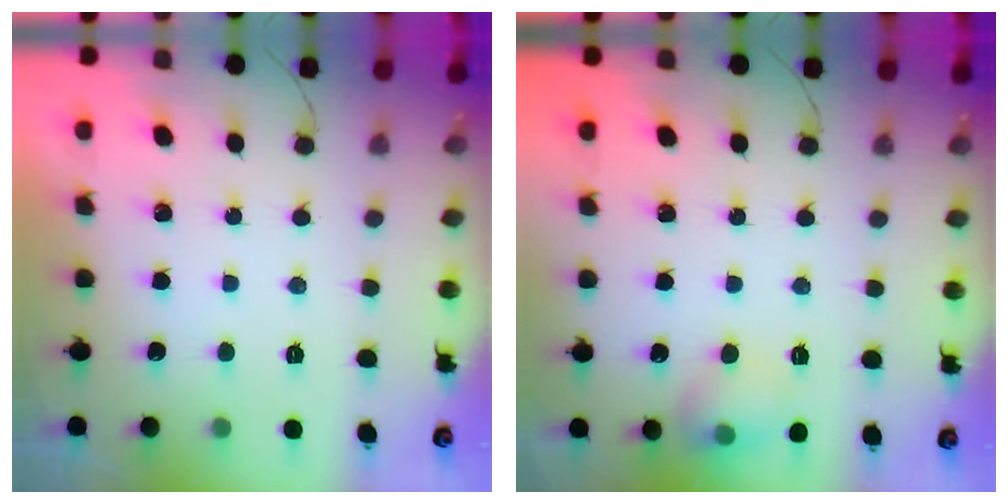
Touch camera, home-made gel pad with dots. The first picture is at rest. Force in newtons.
{"total": 9.5, "press": 9.4, "slide": 1.3}